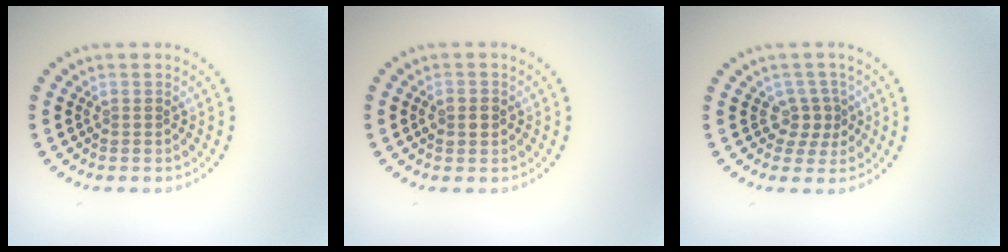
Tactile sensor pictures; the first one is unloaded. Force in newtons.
{"total": 1.9, "press": 1.9, "slide": 0.1}
{"total": 2.1, "press": 1.6, "slide": 1.4}